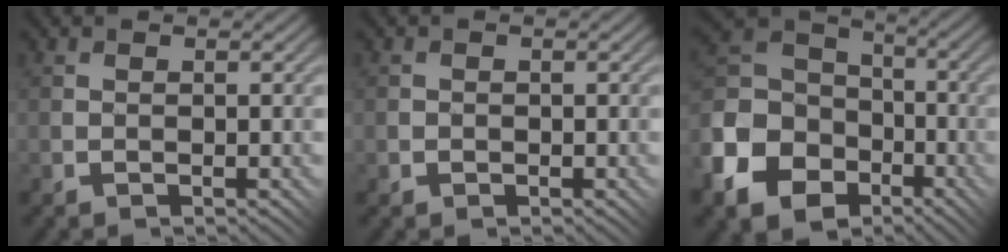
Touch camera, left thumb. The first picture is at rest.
{"total": 1.0, "force": [-0.1, 0.9, -0.2], "torque": [0.016, 0.006, -0.003]}
{"total": 15.3, "force": [-6.7, 11.6, 7.4], "torque": [-0.233, -0.035, -0.122]}